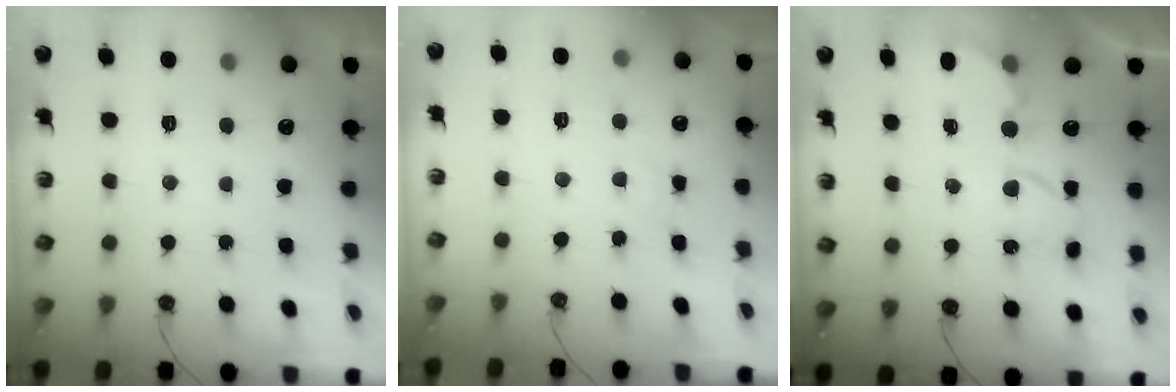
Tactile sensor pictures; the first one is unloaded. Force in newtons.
{"total": 1.3, "press": 1.3, "slide": 0.2}
{"total": 6.5, "press": 6.5, "slide": 0.3}